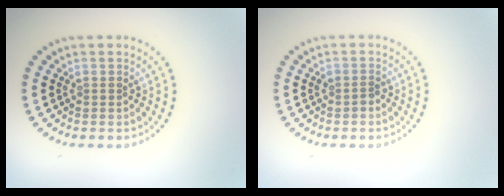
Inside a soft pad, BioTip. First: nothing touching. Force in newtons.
{"total": 0.7, "press": 0.6, "slide": 0.3}